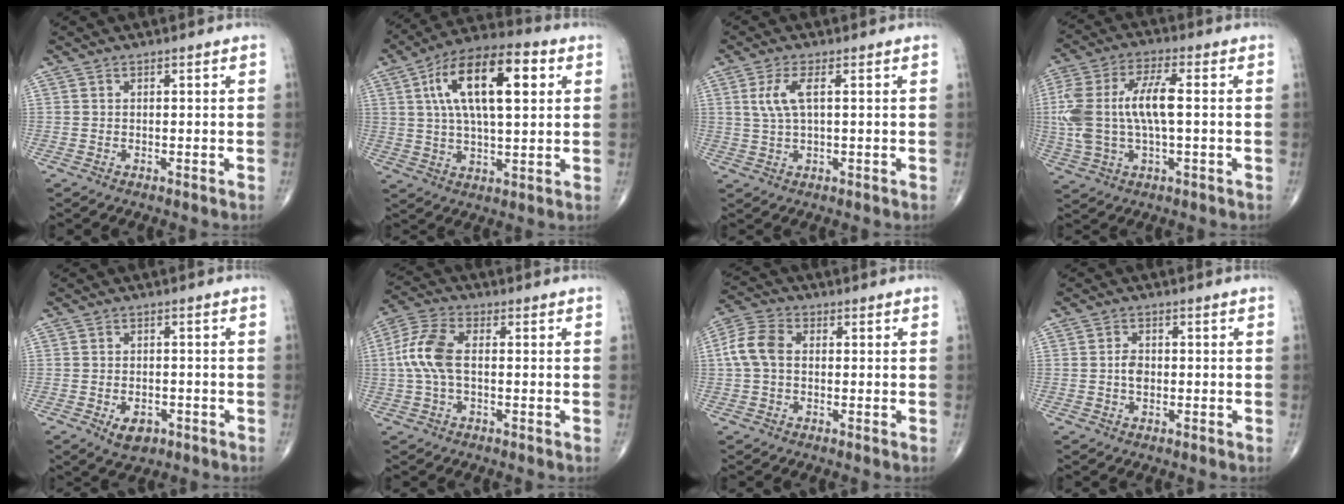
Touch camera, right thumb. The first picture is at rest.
{"total": 18.2, "force": [5.2, 7.5, 15.7], "torque": [-0.256, 0.012, 0.080]}
{"total": 4.8, "force": [1.2, 1.4, 4.4], "torque": [-0.112, 0.005, 0.028]}
{"total": 14.5, "force": [0.7, 6.0, 13.2], "torque": [-0.299, 0.024, 0.015]}
{"total": 4.6, "force": [-2.1, 2.9, 3.0], "torque": [-0.040, 0.006, -0.027]}
{"total": 8.7, "force": [0.1, 4.4, 7.5], "torque": [-0.179, 0.023, -0.002]}
{"total": 6.9, "force": [0.3, 4.7, 5.0], "torque": [-0.108, 0.021, -0.003]}
{"total": 2.7, "force": [-0.3, 1.8, 1.9], "torque": [-0.031, 0.005, -0.008]}